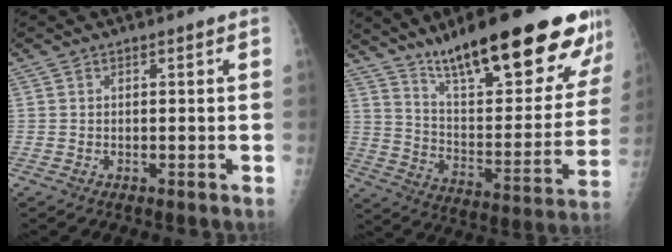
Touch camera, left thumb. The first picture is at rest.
{"total": 28.6, "force": [19.6, 6.9, 19.6], "torque": [-0.256, -0.071, 0.306]}